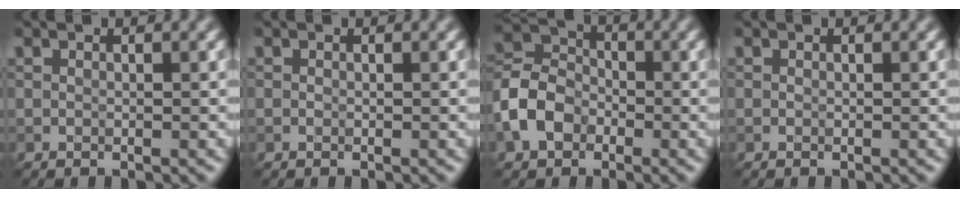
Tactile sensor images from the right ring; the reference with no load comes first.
{"total": 0.0}
{"total": 5.4, "force": [-2.3, 4.0, 2.8], "torque": [-0.059, 0.010, -0.059]}
{"total": 0.0}